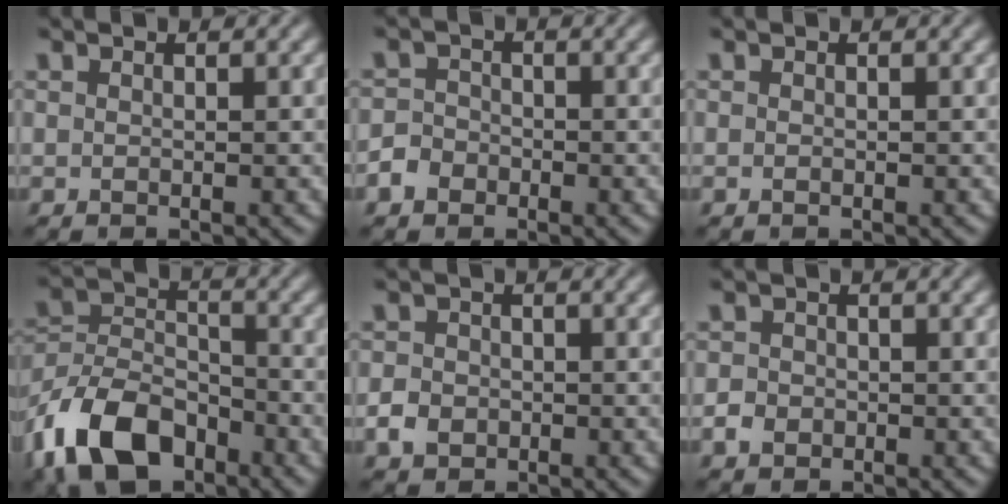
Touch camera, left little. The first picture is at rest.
{"total": 3.0, "force": [-1.7, 2.4, 0.6], "torque": [0.004, 0.000, -0.038]}
{"total": 0.0}
{"total": 9.9, "force": [-6.4, 5.5, 5.3], "torque": [-0.105, 0.001, -0.134]}
{"total": 2.1, "force": [-0.9, 1.7, 0.7], "torque": [-0.011, 0.003, -0.017]}
{"total": 1.6, "force": [-0.7, 1.4, 0.4], "torque": [0.003, 0.000, -0.013]}